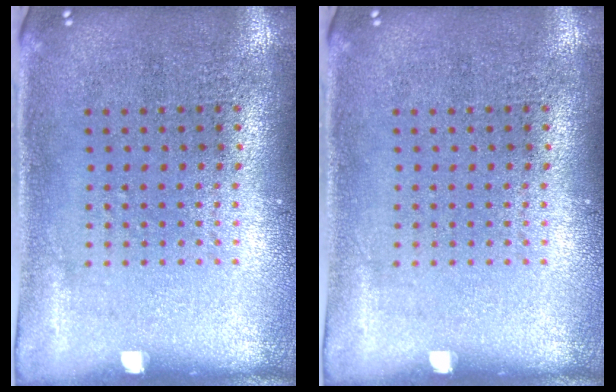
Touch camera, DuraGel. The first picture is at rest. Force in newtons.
{"total": 0.0}